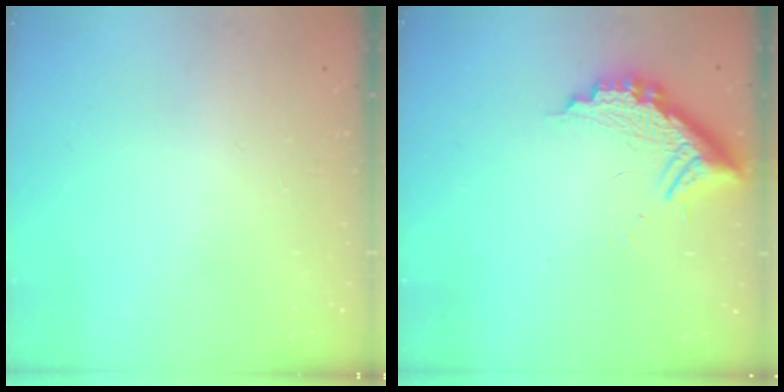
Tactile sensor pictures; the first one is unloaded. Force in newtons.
{"total": 11.9, "press": 11.9, "slide": 0.7}